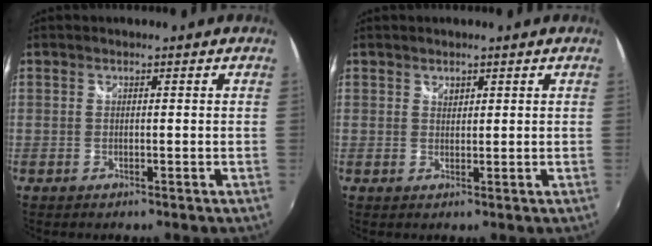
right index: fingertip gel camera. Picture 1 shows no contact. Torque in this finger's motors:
{"motor_torque": [0.00, 0.00, 0.00, 0.01]}